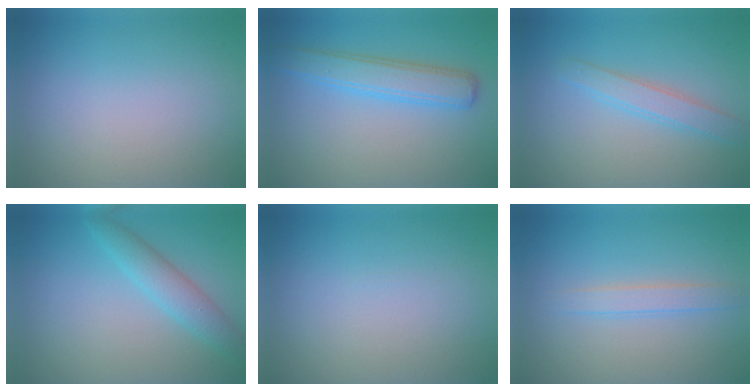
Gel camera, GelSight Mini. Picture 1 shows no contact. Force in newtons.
{"total": 4.0, "press": 4.0, "slide": 0.0}
{"total": 2.4, "press": 2.4, "slide": 0.1}
{"total": 3.1, "press": 3.1, "slide": 0.2}
{"total": 0.0}
{"total": 1.8, "press": 1.8, "slide": 0.1}